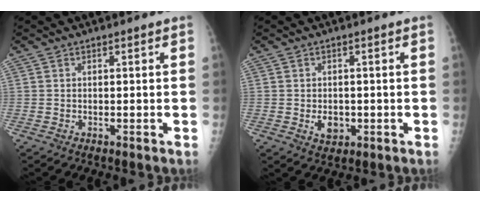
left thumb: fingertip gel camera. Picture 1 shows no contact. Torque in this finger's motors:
{"motor_torque": [0.44, 0.51, 0.44, 0.08, 0.01]}